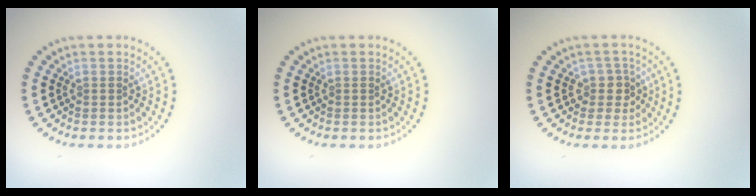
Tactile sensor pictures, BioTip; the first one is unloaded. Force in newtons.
{"total": 0.0}
{"total": 2.1, "press": 1.7, "slide": 1.2}